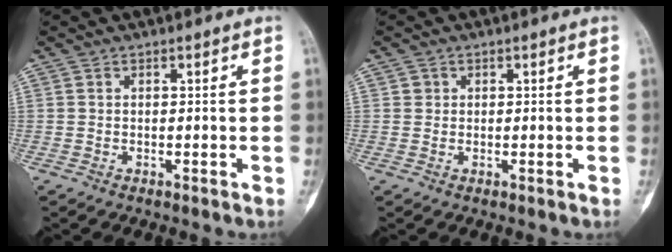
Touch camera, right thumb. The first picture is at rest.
{"total": 0.9, "force": [0.3, 0.9, 0.1], "torque": [0.008, 0.002, 0.003]}